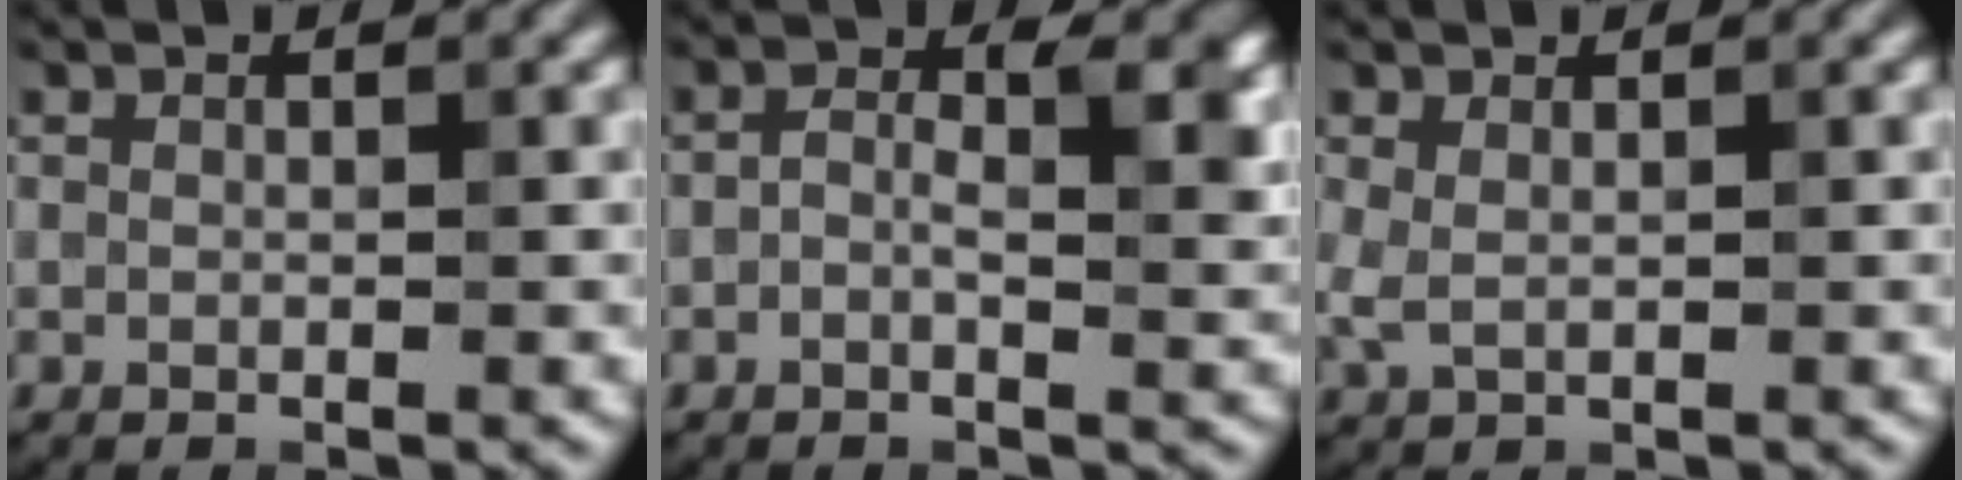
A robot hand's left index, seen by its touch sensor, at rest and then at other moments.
{"total": 4.3, "force": [-0.2, 2.2, 3.7], "torque": [-0.058, 0.000, -0.009]}
{"total": 1.5, "force": [0.4, 0.8, 1.2], "torque": [-0.031, 0.001, 0.010]}